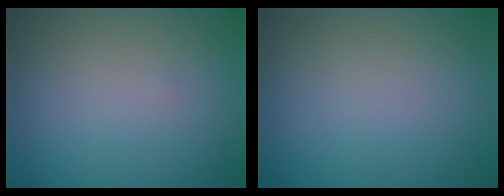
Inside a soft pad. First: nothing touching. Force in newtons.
{"total": 0.0}